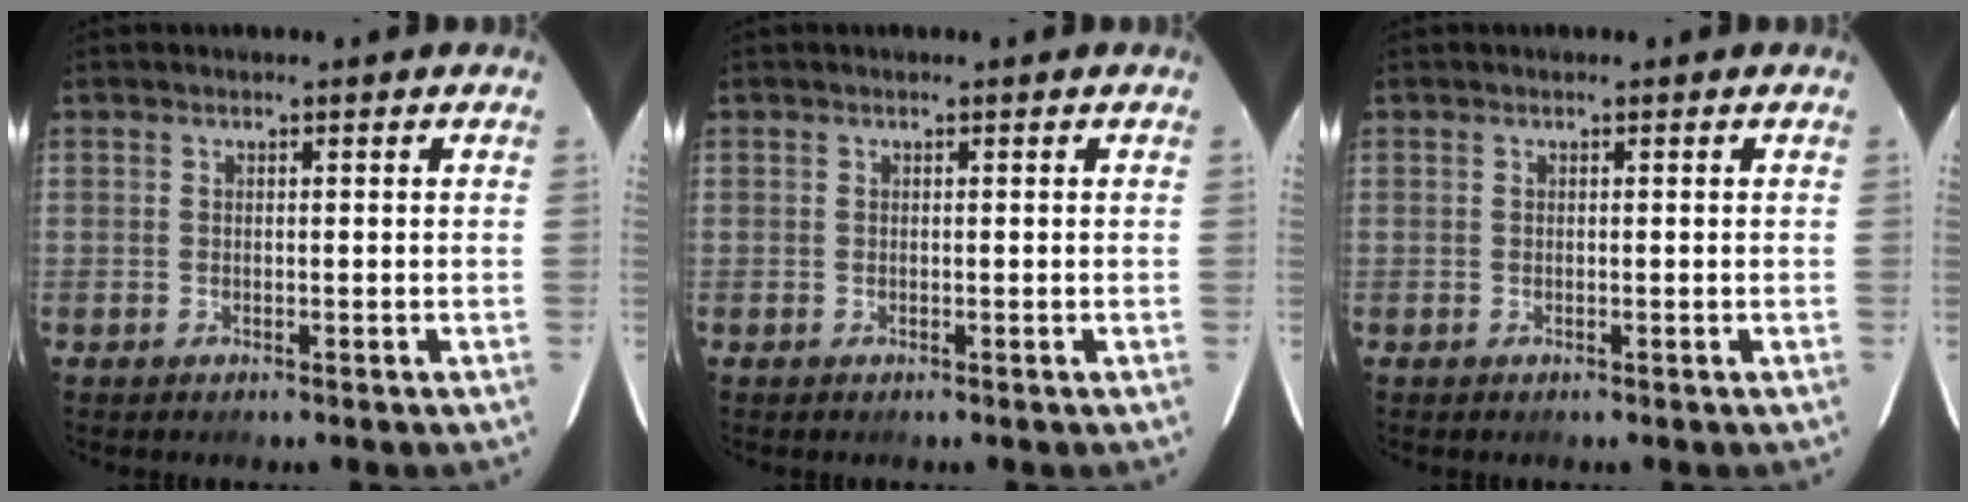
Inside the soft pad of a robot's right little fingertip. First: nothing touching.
{"total": 0.0}
{"total": 0.0}